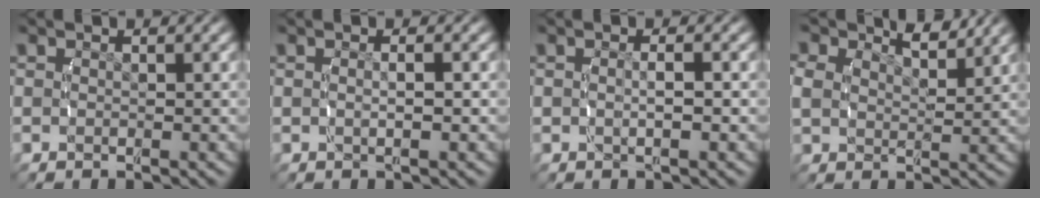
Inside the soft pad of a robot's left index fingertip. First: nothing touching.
{"total": 1.6, "force": [-0.1, 0.4, 1.6], "torque": [-0.034, -0.002, 0.002]}
{"total": 2.3, "force": [0.0, 1.2, 1.9], "torque": [-0.047, -0.004, 0.003]}
{"total": 3.1, "force": [2.4, 1.4, 1.6], "torque": [-0.036, -0.003, 0.045]}